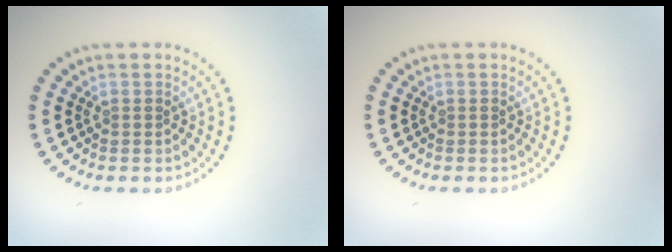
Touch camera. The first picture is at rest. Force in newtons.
{"total": 0.0}